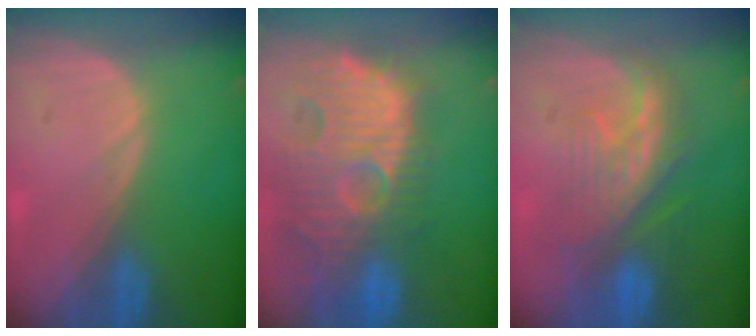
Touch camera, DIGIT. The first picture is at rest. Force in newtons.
{"total": 14.3, "press": 12.5, "slide": 6.9}
{"total": 8.4, "press": 8.2, "slide": 1.8}